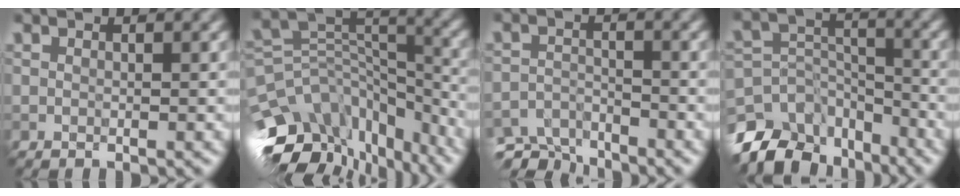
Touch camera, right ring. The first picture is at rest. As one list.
[{"total": 12.5, "force": [-8.1, 7.4, 6.0], "torque": [-0.123, 0.025, -0.105]}, {"total": 5.7, "force": [-5.5, 1.2, 0.6], "torque": [-0.016, -0.012, -0.086]}, {"total": 8.6, "force": [-6.8, 4.4, 2.9], "torque": [-0.056, -0.009, -0.114]}]